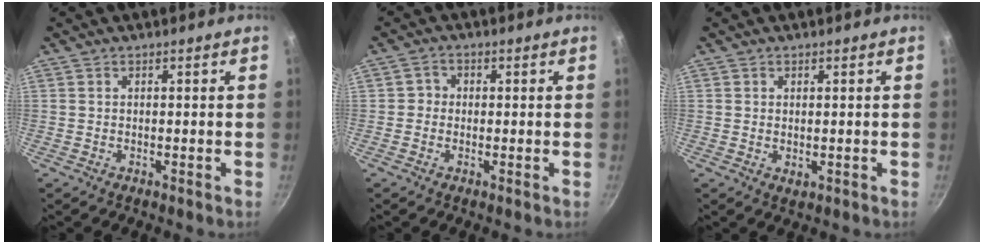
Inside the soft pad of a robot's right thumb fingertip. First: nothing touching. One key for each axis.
{"total": 2.0, "fx": -0.2, "fy": 1.9, "fz": 0.6, "tx": 0.003, "ty": 0.004, "tz": -0.010}
{"total": 1.3, "fx": 0.2, "fy": 0.7, "fz": 1.0, "tx": -0.015, "ty": -0.004, "tz": 0.004}